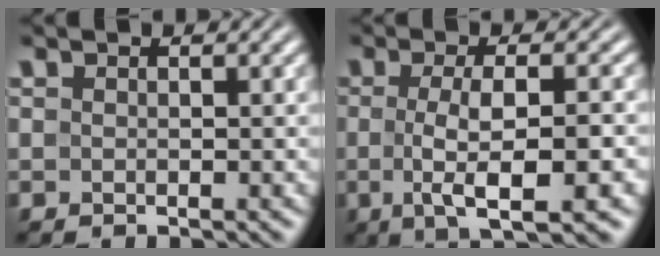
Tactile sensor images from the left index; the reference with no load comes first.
{"total": 6.7, "force": [-1.2, 1.7, 6.4], "torque": [-0.101, -0.007, -0.021]}